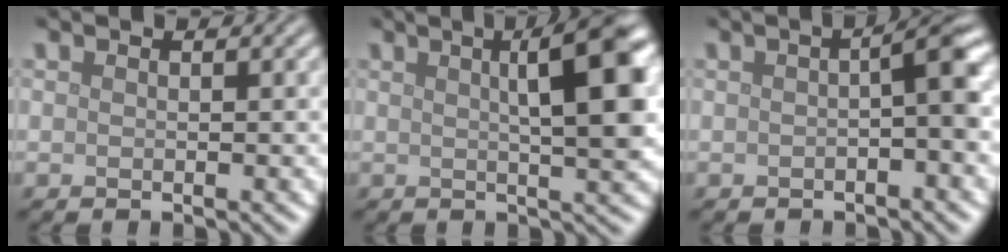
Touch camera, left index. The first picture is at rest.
{"total": 7.8, "force": [2.0, 1.8, 7.3], "torque": [-0.073, 0.017, 0.025]}
{"total": 2.9, "force": [-0.1, 0.3, 2.9], "torque": [-0.041, 0.013, -0.003]}